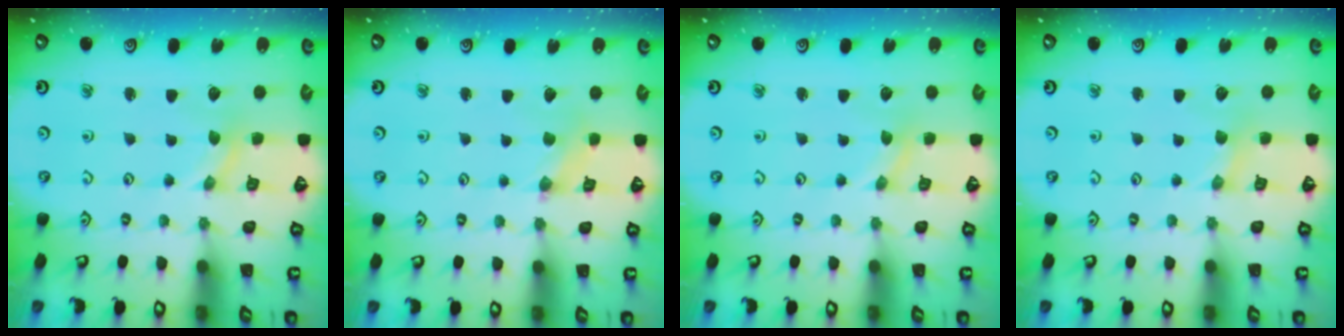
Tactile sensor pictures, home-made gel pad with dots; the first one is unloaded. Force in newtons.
{"total": 1.4, "press": 1.3, "slide": 0.3}
{"total": 0.0}
{"total": 1.6, "press": 1.6, "slide": 0.3}